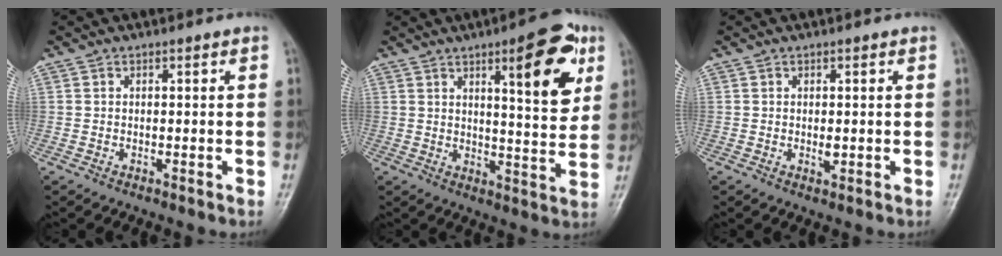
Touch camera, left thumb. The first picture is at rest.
{"total": 13.6, "force": [5.9, 3.8, 11.6], "torque": [-0.134, -0.026, 0.078]}
{"total": 2.0, "force": [0.1, 1.0, 1.7], "torque": [-0.023, -0.003, 0.002]}